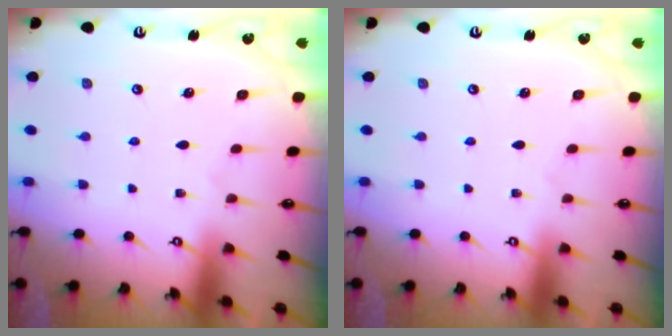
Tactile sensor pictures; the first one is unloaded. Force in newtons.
{"total": 0.0}